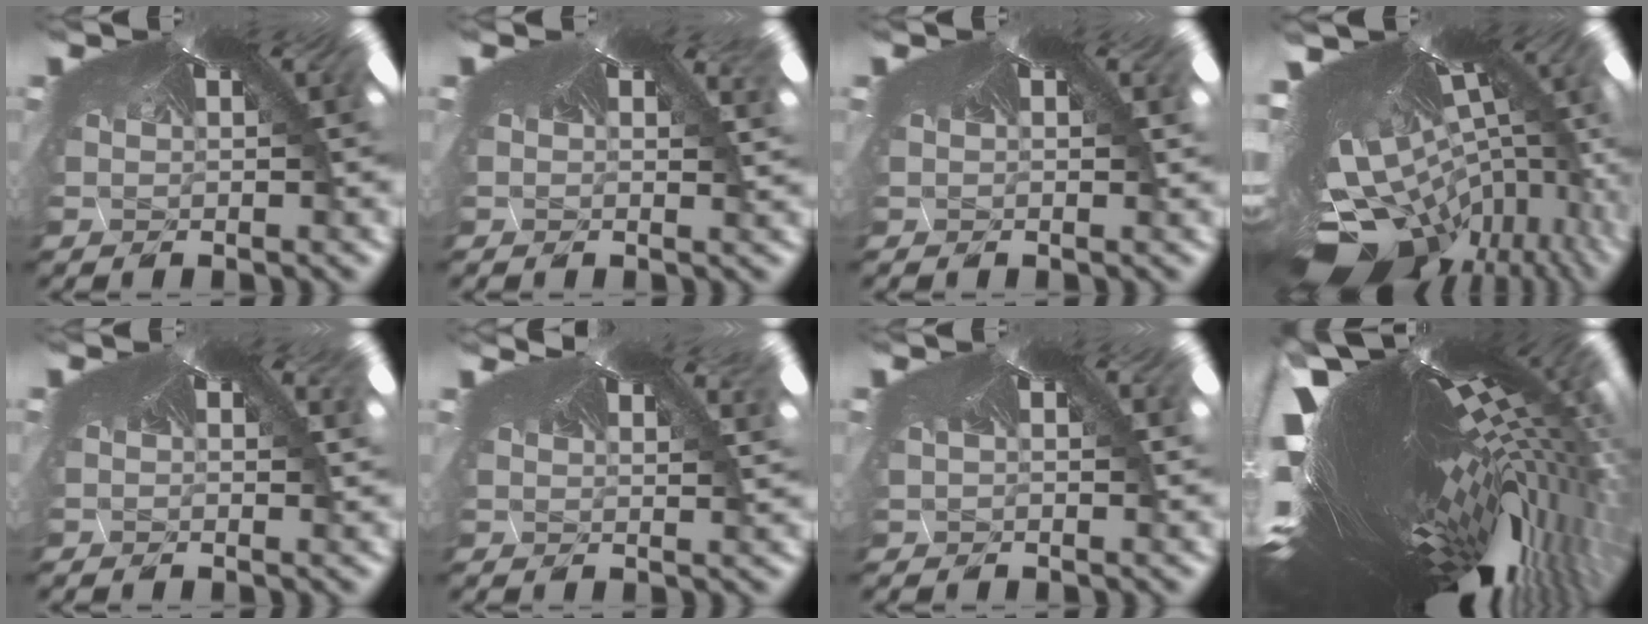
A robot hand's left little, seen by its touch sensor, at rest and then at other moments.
{"total": 0.9, "force": [0.1, 0.5, 0.8], "torque": [-0.011, 0.006, -0.002]}
{"total": 0.7, "force": [-0.4, 0.3, 0.5], "torque": [-0.009, -0.001, -0.006]}
{"total": 7.3, "force": [-7.0, -0.8, 2.0], "torque": [-0.035, -0.110, -0.075]}
{"total": 0.9, "force": [-0.2, 0.5, 0.7], "torque": [-0.010, 0.002, -0.005]}
{"total": 1.2, "force": [1.1, 0.1, 0.4], "torque": [-0.003, 0.009, 0.020]}
{"total": 0.8, "force": [-0.7, 0.2, 0.2], "torque": [-0.005, -0.005, -0.007]}
{"total": 6.8, "force": [-5.8, -1.0, 3.5], "torque": [-0.101, -0.094, -0.054]}